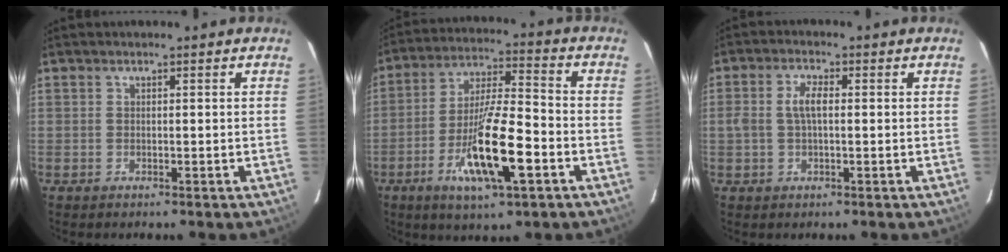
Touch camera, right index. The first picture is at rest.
{"total": 15.1, "force": [-6.0, 3.0, 13.5], "torque": [-0.264, -0.013, -0.109]}
{"total": 4.0, "force": [0.2, 1.7, 3.6], "torque": [-0.072, 0.007, 0.006]}